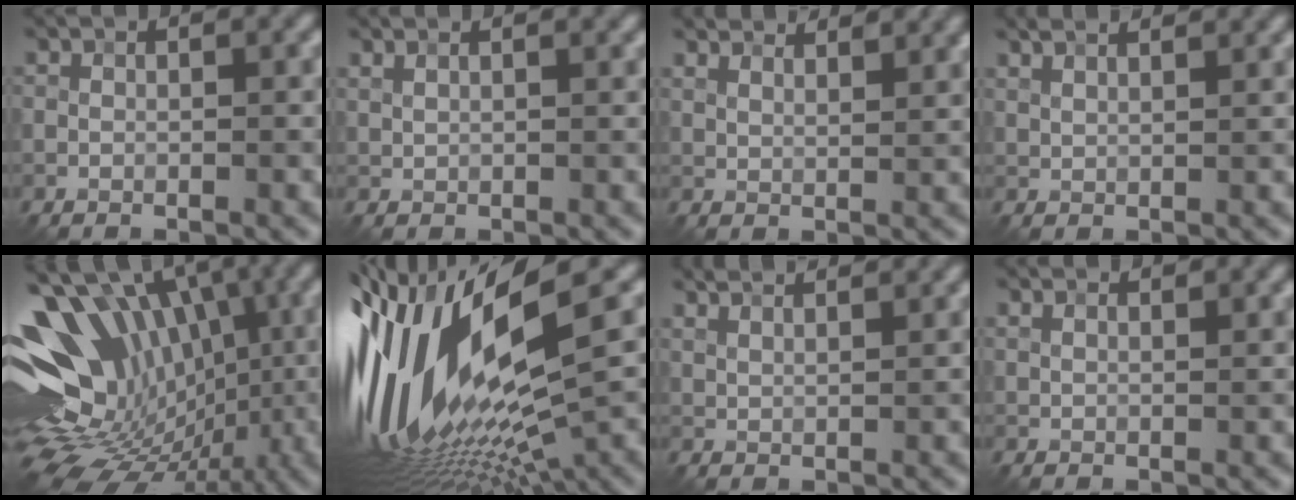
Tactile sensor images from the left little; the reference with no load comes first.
{"total": 2.8, "force": [2.2, 1.2, 1.4], "torque": [-0.012, 0.017, 0.014]}
{"total": 8.5, "force": [7.0, 2.6, 3.9], "torque": [-0.064, 0.021, 0.095]}
{"total": 6.0, "force": [4.6, 2.2, 3.2], "torque": [-0.049, 0.039, 0.054]}
{"total": 16.3, "force": [-1.5, 12.3, 10.7], "torque": [-0.191, 0.019, -0.018]}
{"total": 18.5, "force": [1.0, 5.9, 17.5], "torque": [-0.348, -0.032, 0.030]}
{"total": 5.9, "force": [4.9, 1.8, 2.8], "torque": [-0.044, 0.027, 0.062]}
{"total": 3.7, "force": [3.0, 1.3, 1.7], "torque": [-0.021, 0.018, 0.026]}